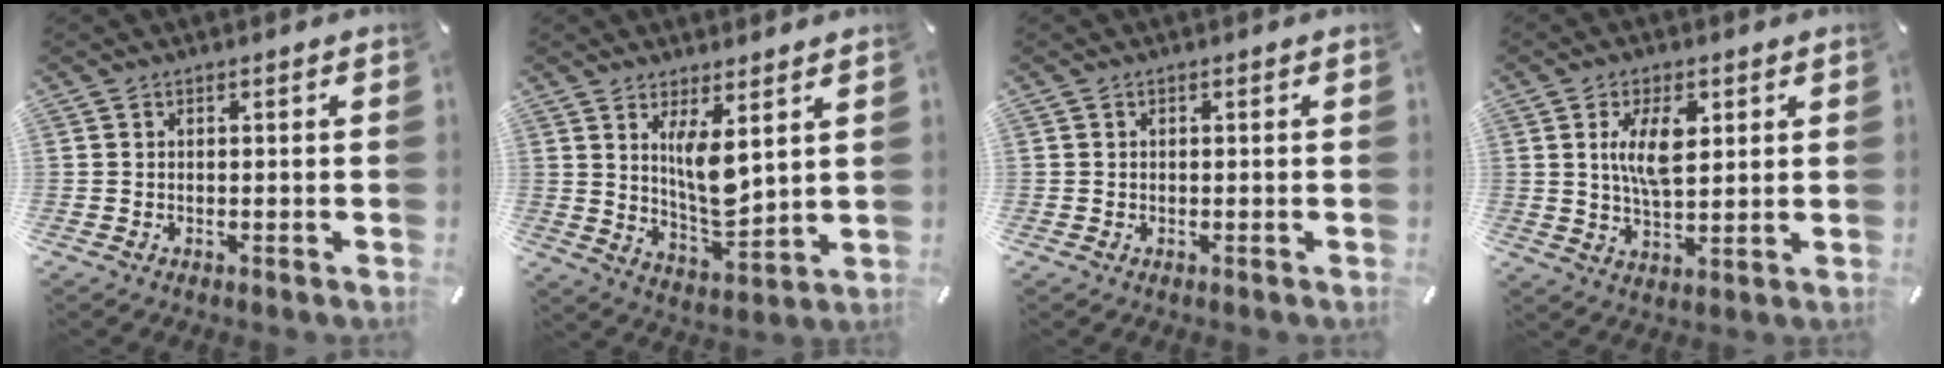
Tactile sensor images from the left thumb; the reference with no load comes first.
{"total": 9.3, "force": [4.0, 3.2, 7.8], "torque": [-0.145, -0.030, 0.066]}
{"total": 0.0}
{"total": 9.7, "force": [2.9, 4.8, 7.9], "torque": [-0.159, -0.009, 0.041]}